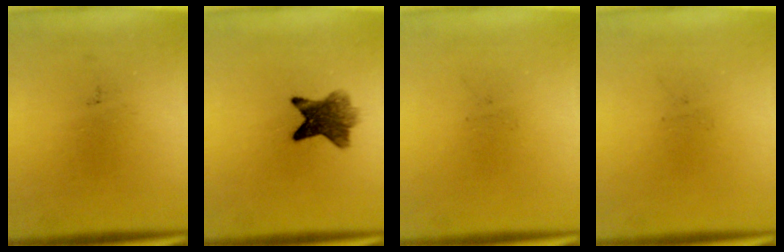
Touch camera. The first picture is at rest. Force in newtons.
{"total": 7.2}
{"total": 0.0}
{"total": 0.0}